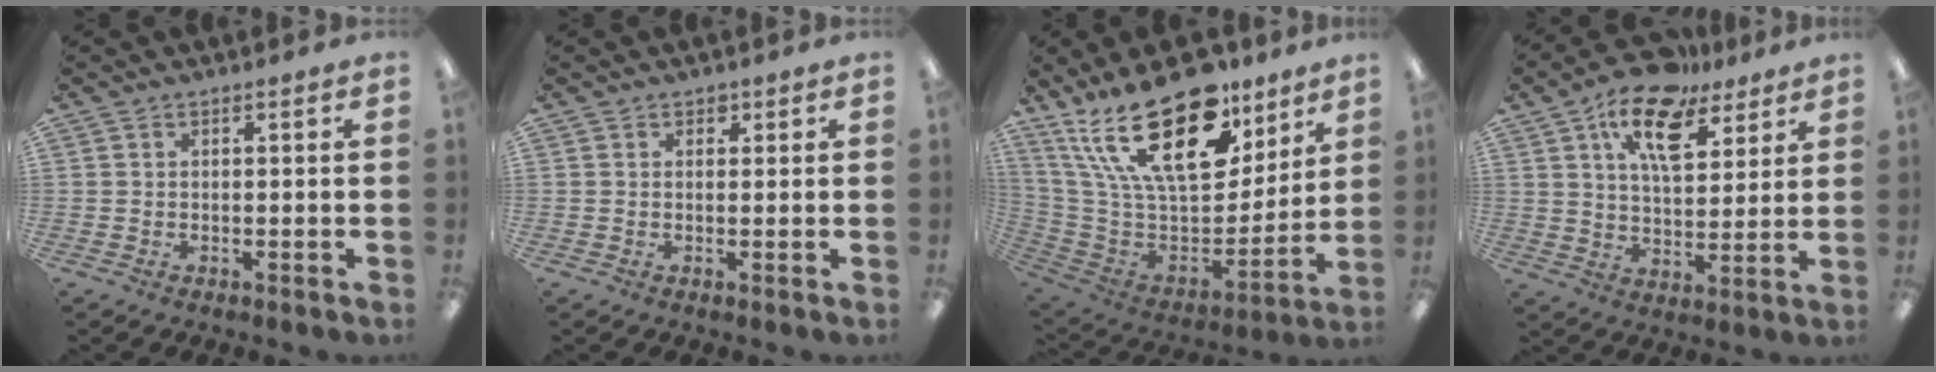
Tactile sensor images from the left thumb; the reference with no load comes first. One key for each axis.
{"total": 1.2, "fx": 0.8, "fy": 0.9, "fz": 0.2, "tx": 0.004, "ty": -0.001, "tz": 0.012}
{"total": 29.7, "fx": 17.3, "fy": 13.9, "fz": 19.7, "tx": -0.374, "ty": -0.114, "tz": 0.302}
{"total": 14.9, "fx": 9.6, "fy": 7.1, "fz": 9.0, "tx": -0.143, "ty": -0.042, "tz": 0.166}